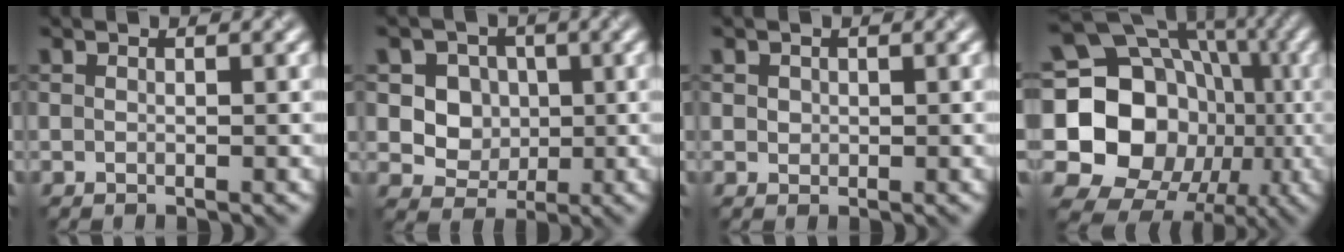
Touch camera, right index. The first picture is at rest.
{"total": 5.1, "force": [0.9, 4.5, 2.2], "torque": [-0.035, -0.004, 0.016]}
{"total": 0.8, "force": [0.2, 0.7, 0.2], "torque": [-0.004, -0.005, 0.006]}
{"total": 19.8, "force": [-1.3, 16.9, 10.3], "torque": [-0.161, 0.001, -0.052]}